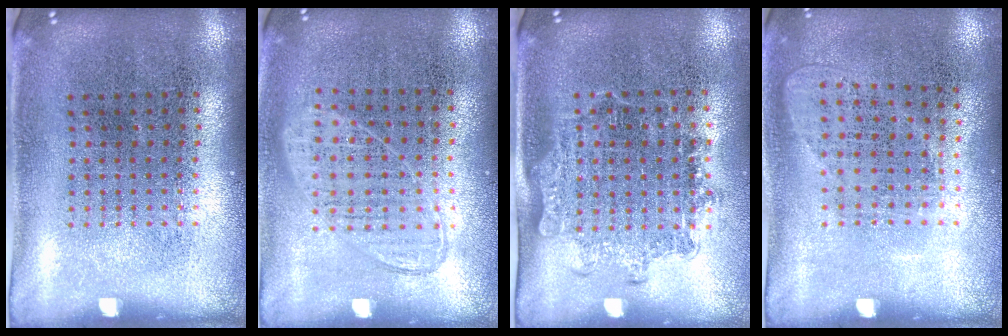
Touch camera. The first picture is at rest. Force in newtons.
{"total": 0.9, "press": 0.8, "slide": 0.4}
{"total": 1.4, "press": 1.1, "slide": 0.8}
{"total": 1.0, "press": 0.8, "slide": 0.5}